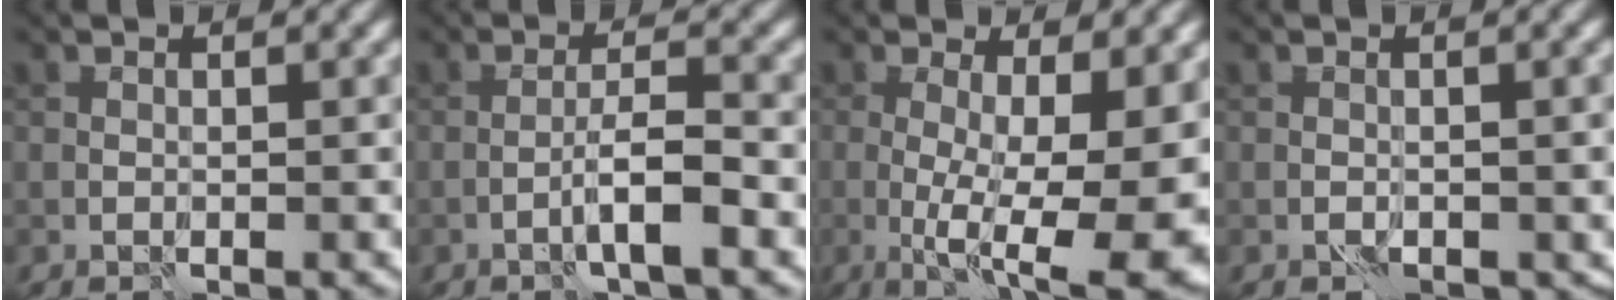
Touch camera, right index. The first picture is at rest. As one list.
[{"total": 3.0, "force": [-1.4, 0.3, 2.6], "torque": [-0.044, 0.013, -0.030]}, {"total": 11.7, "force": [-0.9, 3.4, 11.2], "torque": [-0.138, -0.006, -0.010]}, {"total": 1.8, "force": [-0.8, 1.1, 1.2], "torque": [-0.014, -0.004, -0.008]}]